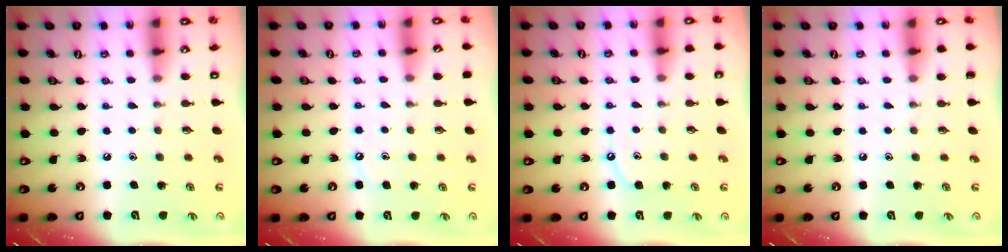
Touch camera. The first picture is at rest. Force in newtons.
{"total": 2.9, "press": 2.8, "slide": 0.5}
{"total": 4.5, "press": 4.5, "slide": 0.6}
{"total": 0.0}